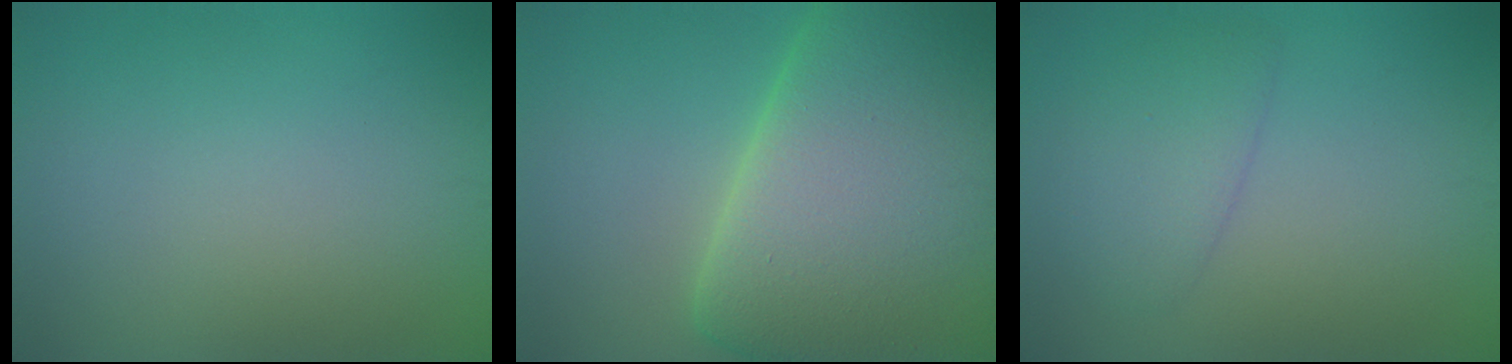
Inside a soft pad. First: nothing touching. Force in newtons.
{"total": 18.5, "press": 18.5, "slide": 1.0}
{"total": 2.7, "press": 2.7, "slide": 0.3}